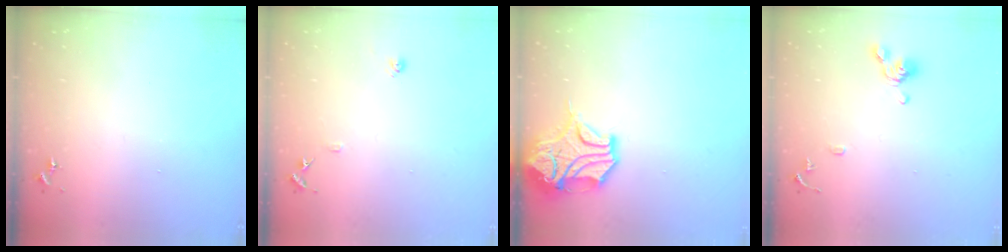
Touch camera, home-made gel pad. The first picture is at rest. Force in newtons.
{"total": 8.3, "press": 8.3, "slide": 0.7}
{"total": 15.8, "press": 15.6, "slide": 2.5}
{"total": 9.8, "press": 9.7, "slide": 1.4}